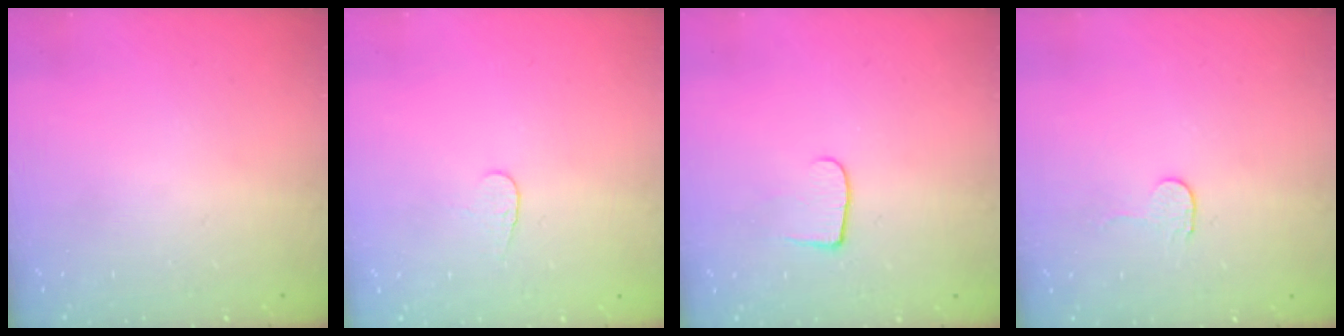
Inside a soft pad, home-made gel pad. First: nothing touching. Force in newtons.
{"total": 4.3, "press": 4.3, "slide": 0.3}
{"total": 6.1, "press": 6.0, "slide": 0.6}
{"total": 2.7, "press": 2.7, "slide": 0.2}